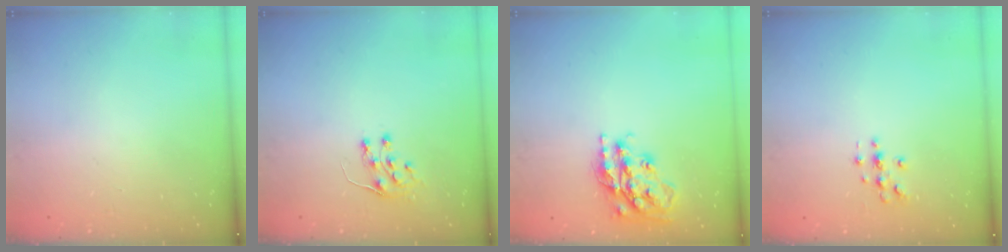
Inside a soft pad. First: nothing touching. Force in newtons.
{"total": 6.5, "press": 6.4, "slide": 0.6}
{"total": 18.7, "press": 18.6, "slide": 1.5}
{"total": 3.0, "press": 3.0, "slide": 0.3}